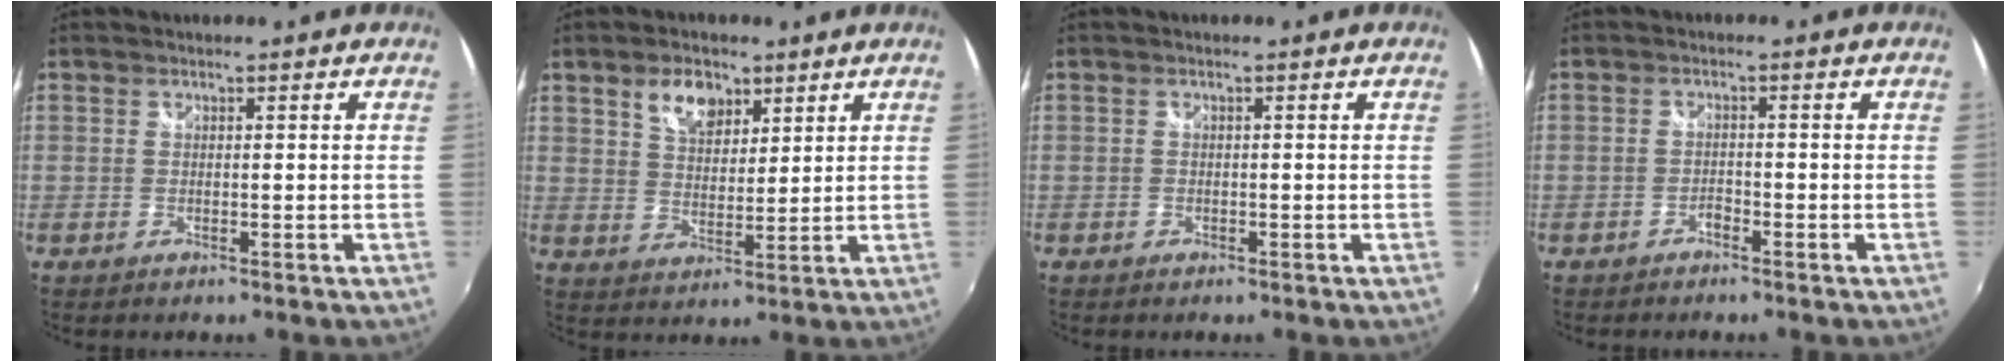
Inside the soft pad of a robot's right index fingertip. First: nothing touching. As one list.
[{"total": 6.8, "force": [4.0, 4.0, 3.8], "torque": [-0.059, 0.010, 0.073]}, {"total": 0.8, "force": [-0.5, 0.7, 0.1], "torque": [-0.003, 0.000, -0.007]}, {"total": 1.4, "force": [-1.2, 0.4, 0.4], "torque": [-0.009, -0.001, -0.023]}]